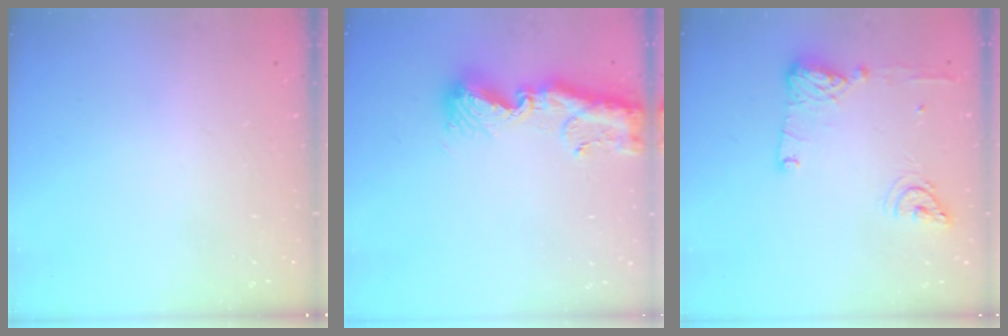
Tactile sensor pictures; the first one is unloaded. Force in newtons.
{"total": 12.2, "press": 12.1, "slide": 0.8}
{"total": 12.7, "press": 12.4, "slide": 2.7}